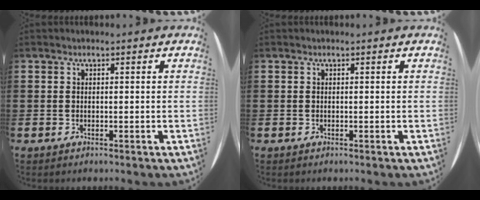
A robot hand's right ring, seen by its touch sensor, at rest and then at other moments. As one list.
[{"total": 0.0}]